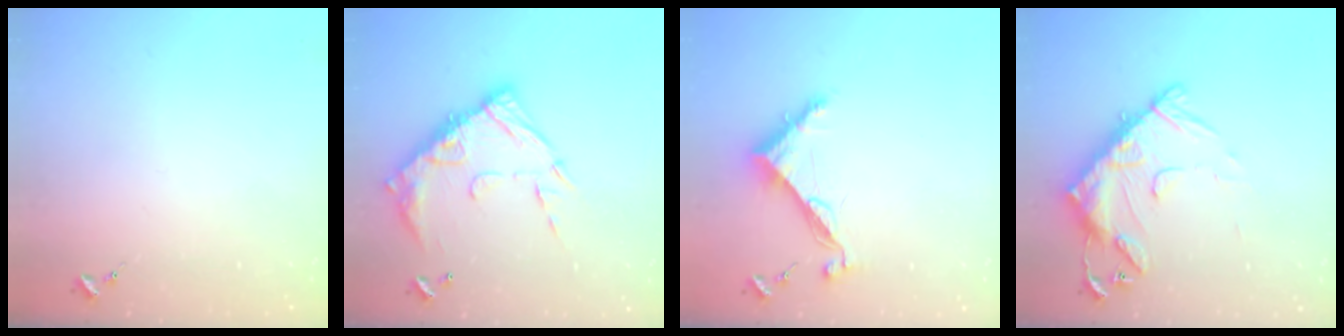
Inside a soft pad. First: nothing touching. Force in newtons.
{"total": 17.2, "press": 17.1, "slide": 1.4}
{"total": 8.2, "press": 8.2, "slide": 0.2}
{"total": 15.5, "press": 15.4, "slide": 1.5}